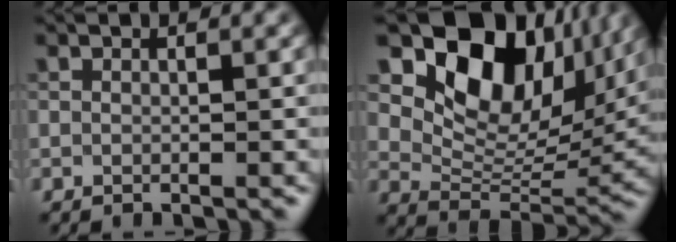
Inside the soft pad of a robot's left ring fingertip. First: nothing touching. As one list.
[{"total": 12.3, "force": [6.7, 7.3, 7.4], "torque": [-0.129, 0.000, 0.122]}]